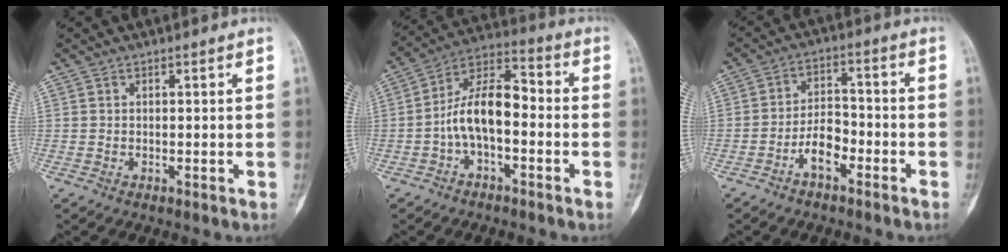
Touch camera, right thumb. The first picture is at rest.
{"total": 11.5, "force": [-2.2, 5.7, 9.7], "torque": [-0.167, 0.050, -0.051]}
{"total": 6.5, "force": [-3.6, 3.2, 4.4], "torque": [-0.071, 0.034, -0.068]}